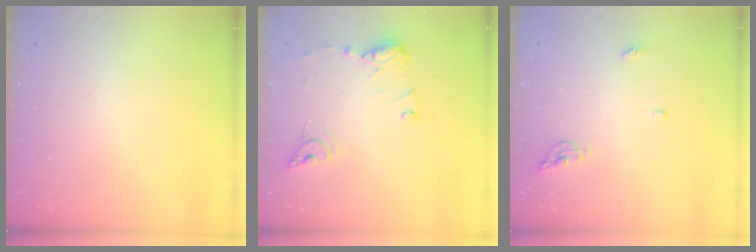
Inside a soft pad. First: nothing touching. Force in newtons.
{"total": 12.2, "press": 12.2, "slide": 1.0}
{"total": 6.5, "press": 6.5, "slide": 0.5}